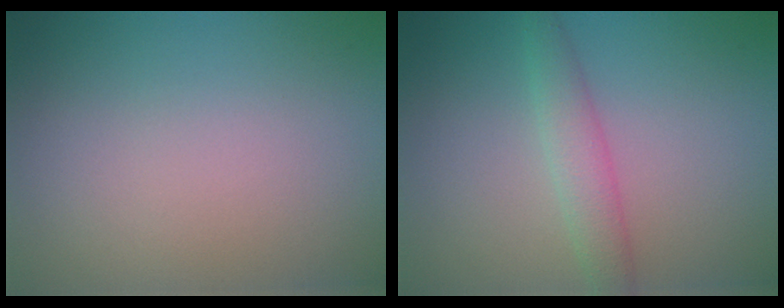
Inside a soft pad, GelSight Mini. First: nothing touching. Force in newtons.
{"total": 2.5, "press": 2.5, "slide": 0.1}